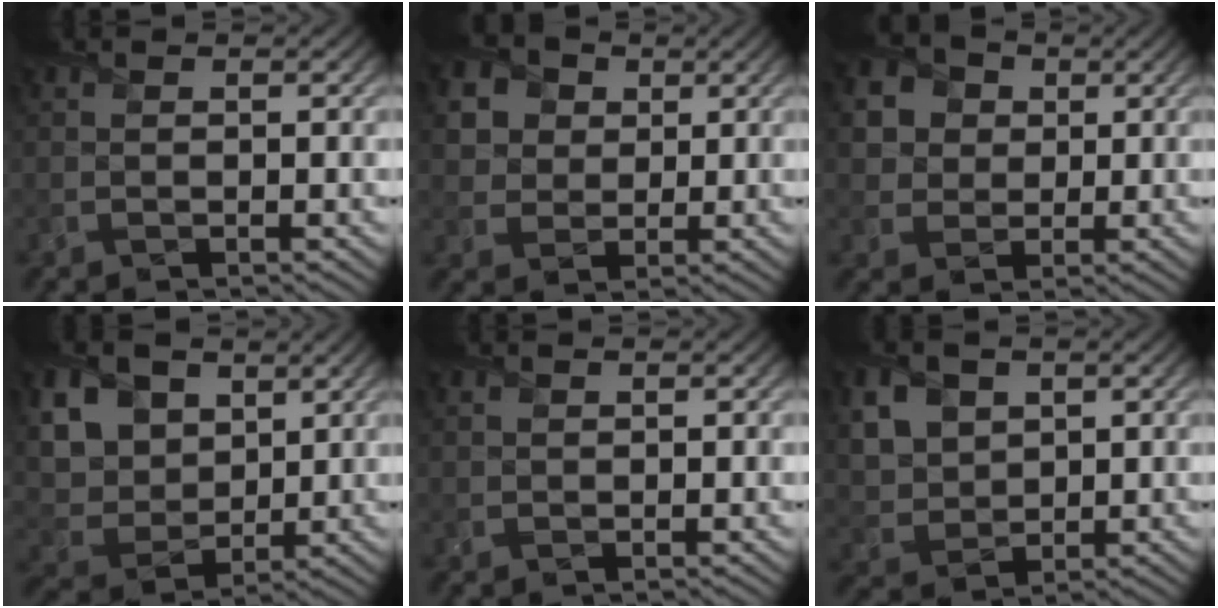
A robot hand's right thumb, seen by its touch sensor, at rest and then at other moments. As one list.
[{"total": 8.3, "force": [3.3, 6.7, 3.7], "torque": [-0.135, 0.016, 0.058]}, {"total": 7.5, "force": [2.5, 6.3, 3.3], "torque": [-0.115, 0.016, 0.034]}, {"total": 11.4, "force": [4.5, 8.3, 6.5], "torque": [-0.193, 0.006, 0.094]}, {"total": 0.9, "force": [0.4, 0.7, 0.3], "torque": [-0.009, -0.002, 0.008]}, {"total": 7.1, "force": [2.6, 5.2, 4.1], "torque": [-0.122, 0.003, 0.049]}]